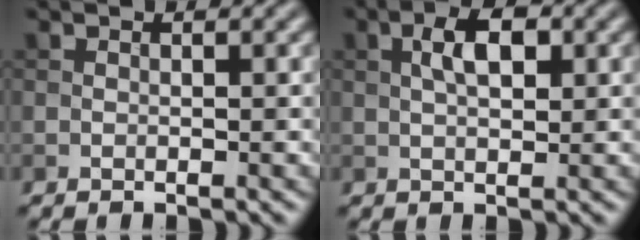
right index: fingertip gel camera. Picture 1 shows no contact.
{"total": 3.5, "force": [0.8, 1.6, 3.0], "torque": [-0.056, 0.007, 0.011]}